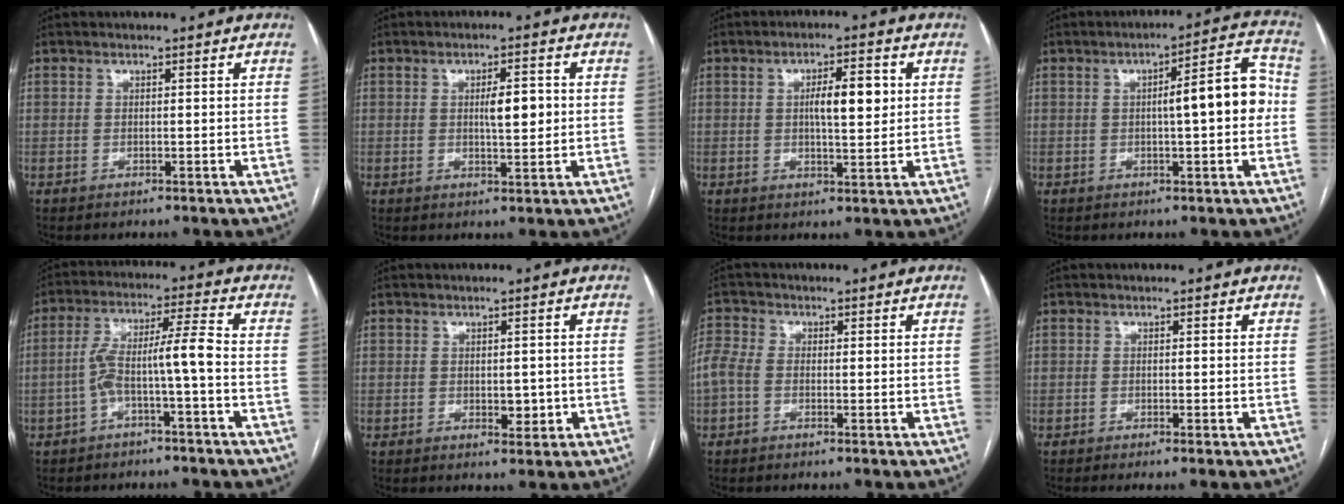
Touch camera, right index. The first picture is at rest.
{"total": 4.6, "force": [0.4, 1.1, 4.5], "torque": [-0.070, 0.004, 0.007]}
{"total": 6.3, "force": [1.1, 1.6, 6.0], "torque": [-0.096, 0.009, 0.020]}
{"total": 9.1, "force": [0.0, 1.6, 8.9], "torque": [-0.117, 0.032, -0.003]}
{"total": 7.5, "force": [-2.3, -0.1, 7.1], "torque": [-0.132, 0.034, -0.040]}
{"total": 2.6, "force": [-0.4, 1.4, 2.1], "torque": [-0.028, -0.002, -0.001]}
{"total": 4.2, "force": [-0.9, 2.8, 3.1], "torque": [-0.092, 0.019, -0.023]}
{"total": 1.2, "force": [-0.8, -0.2, 0.8], "torque": [-0.014, 0.000, -0.015]}